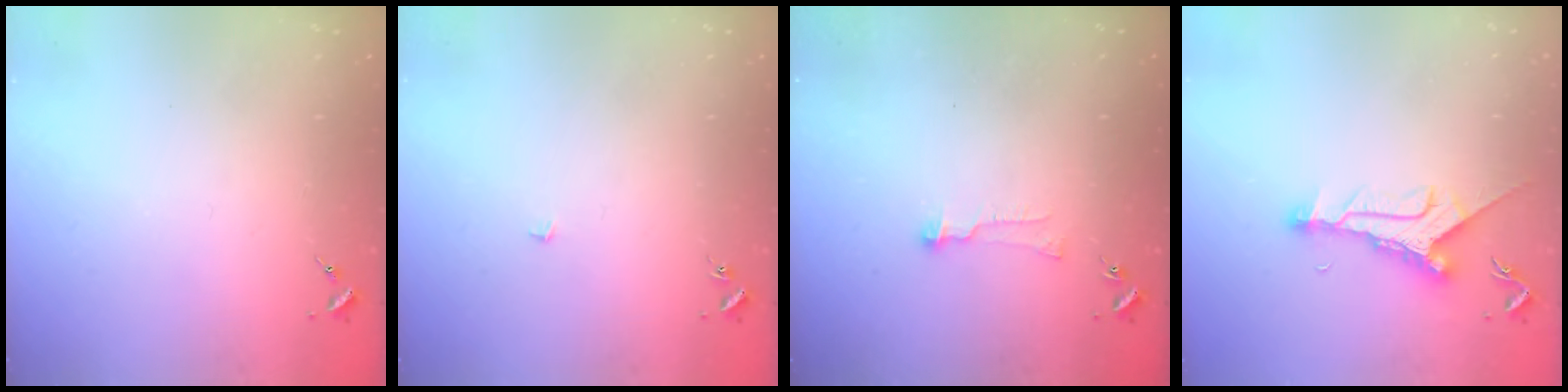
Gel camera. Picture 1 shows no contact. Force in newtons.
{"total": 2.3, "press": 2.3, "slide": 0.1}
{"total": 5.9, "press": 5.9, "slide": 0.5}
{"total": 10.0, "press": 9.9, "slide": 0.7}